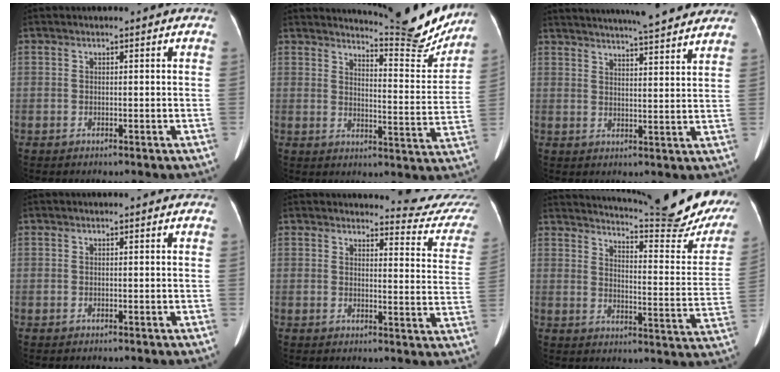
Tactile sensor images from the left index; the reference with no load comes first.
{"total": 11.9, "force": [11.7, 0.3, 2.3], "torque": [-0.028, -0.058, 0.143]}
{"total": 19.8, "force": [17.8, 1.5, 8.5], "torque": [-0.130, 0.014, 0.233]}
{"total": 0.0}
{"total": 11.0, "force": [11.0, 0.4, 0.7], "torque": [0.010, -0.088, 0.095]}
{"total": 23.4, "force": [21.2, 0.7, 9.8], "torque": [-0.143, -0.096, 0.255]}